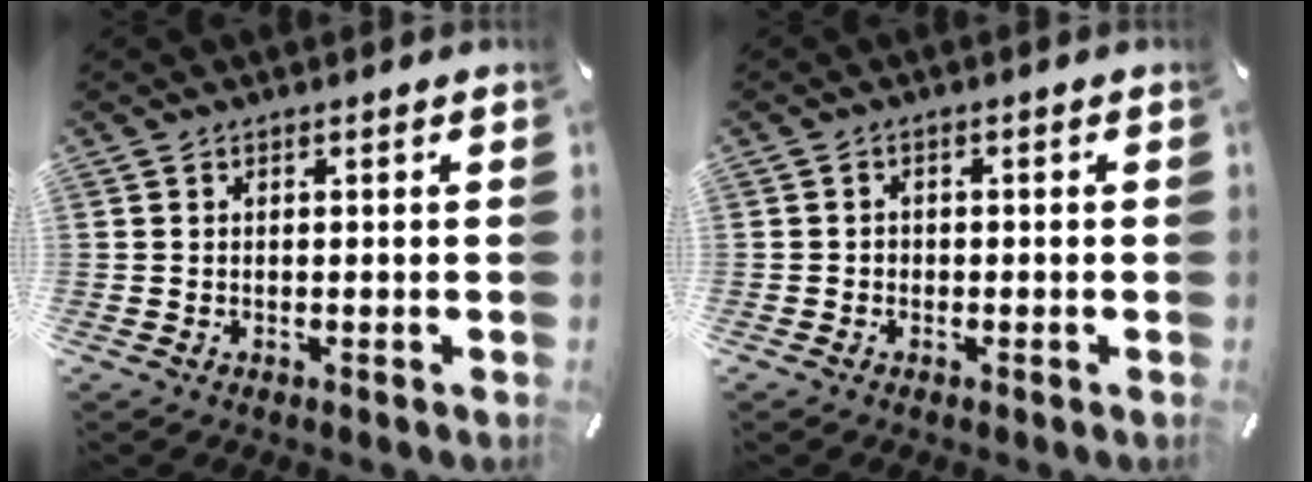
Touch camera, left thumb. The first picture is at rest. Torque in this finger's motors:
{"motor_torque": [0.08, -0.24, 0.09, 0.15, 0.00]}